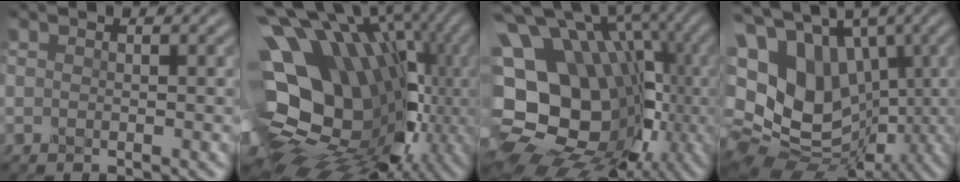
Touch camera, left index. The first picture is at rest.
{"total": 19.4, "force": [-0.3, 14.2, 13.1], "torque": [-0.217, -0.033, 0.031]}
{"total": 19.2, "force": [-1.1, 15.3, 11.5], "torque": [-0.169, 0.019, -0.021]}
{"total": 18.8, "force": [3.3, 15.1, 10.7], "torque": [-0.259, 0.016, 0.071]}